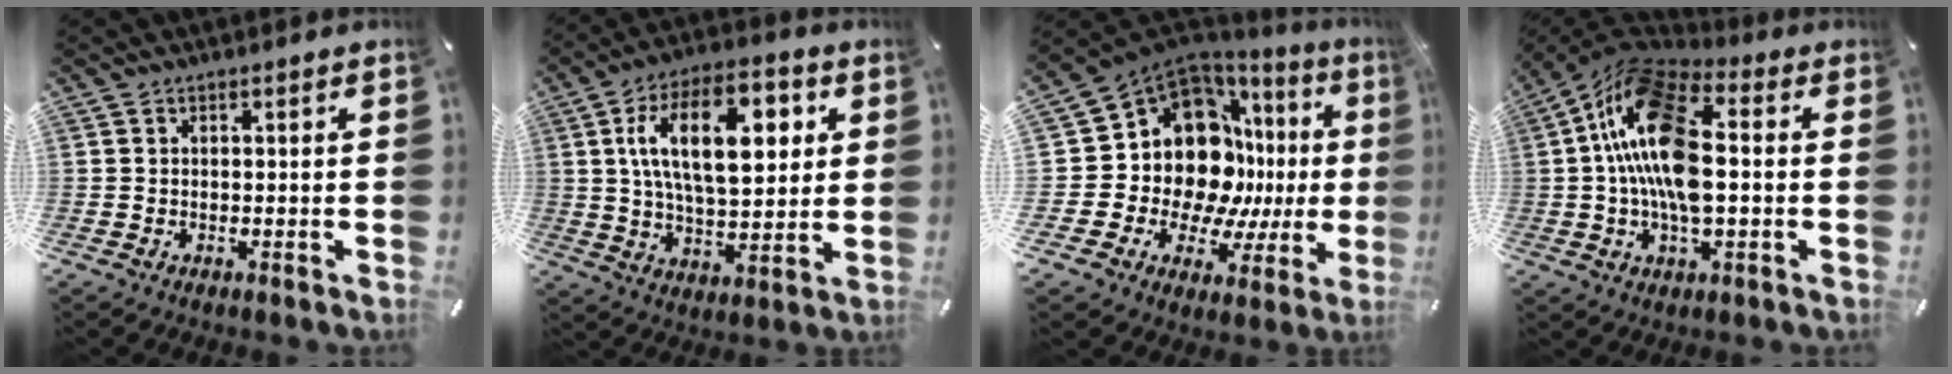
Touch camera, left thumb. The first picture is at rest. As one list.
[{"total": 18.9, "force": [5.6, 9.8, 15.2], "torque": [-0.264, 0.004, 0.085]}, {"total": 17.6, "force": [3.9, 13.6, 10.5], "torque": [-0.175, -0.067, 0.084]}, {"total": 18.2, "force": [0.7, 9.8, 15.3], "torque": [-0.311, 0.006, 0.010]}]